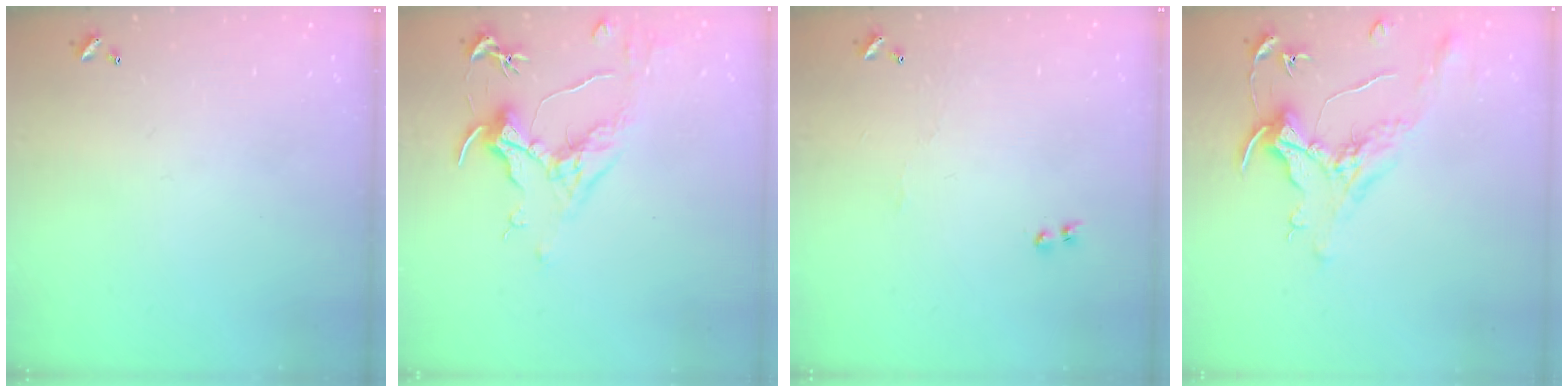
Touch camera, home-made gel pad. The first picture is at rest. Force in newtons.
{"total": 1.6, "press": 1.4, "slide": 0.9}
{"total": 2.6, "press": 2.5, "slide": 0.5}
{"total": 1.6, "press": 1.4, "slide": 0.7}